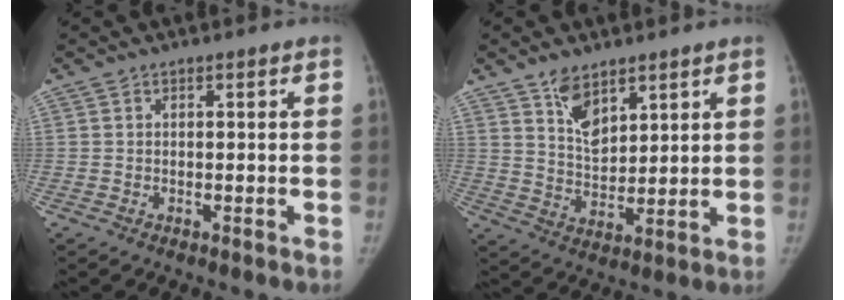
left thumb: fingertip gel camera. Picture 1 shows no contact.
{"total": 7.6, "force": [4.9, 4.0, 4.2], "torque": [-0.050, -0.039, 0.096]}